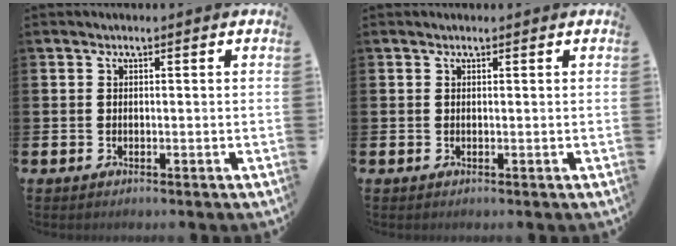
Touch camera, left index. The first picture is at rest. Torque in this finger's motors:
{"motor_torque": [0.83, -1.31, 0.03, 0.04]}